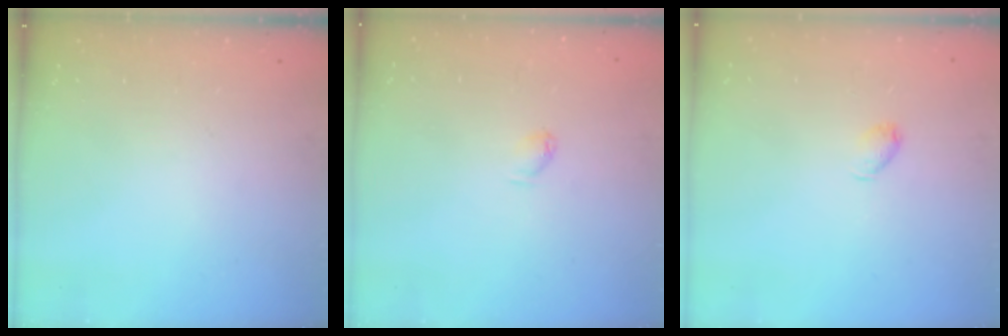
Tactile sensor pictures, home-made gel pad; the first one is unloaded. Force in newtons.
{"total": 3.9, "press": 3.8, "slide": 0.6}
{"total": 3.2, "press": 3.1, "slide": 0.6}